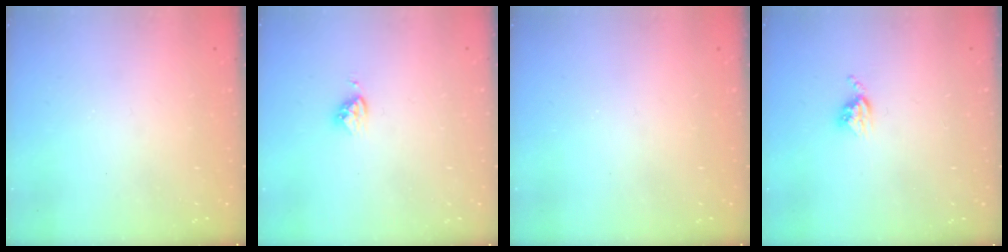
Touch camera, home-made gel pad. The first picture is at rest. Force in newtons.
{"total": 3.9, "press": 3.8, "slide": 0.4}
{"total": 0.0}
{"total": 4.3, "press": 4.2, "slide": 0.5}